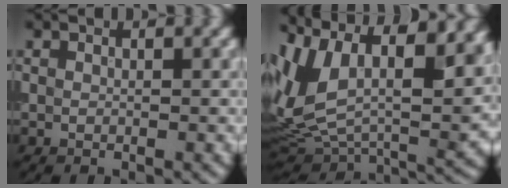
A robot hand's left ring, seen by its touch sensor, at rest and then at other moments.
{"total": 16.8, "force": [6.7, 9.2, 12.4], "torque": [-0.256, 0.032, 0.113]}